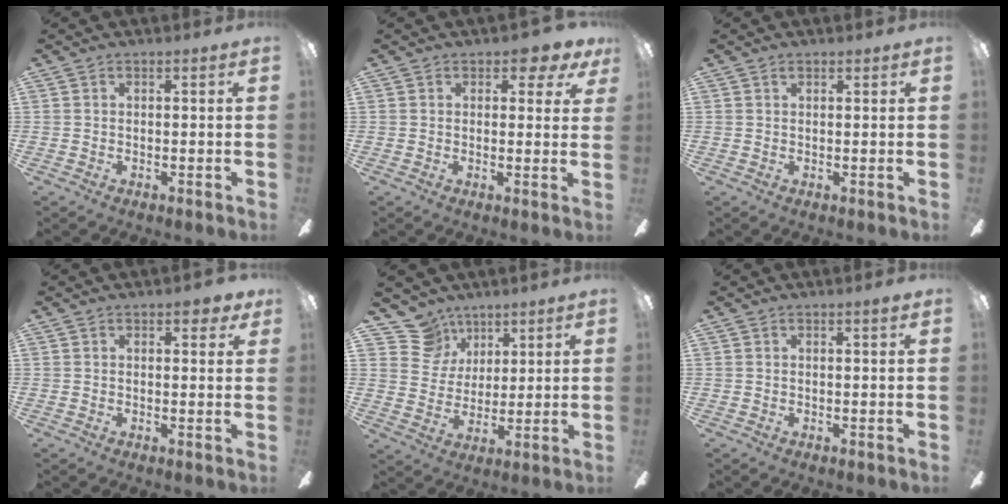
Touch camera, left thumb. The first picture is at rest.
{"total": 3.8, "force": [2.3, 2.1, 2.3], "torque": [-0.017, -0.006, 0.037]}
{"total": 0.8, "force": [0.5, 0.5, 0.3], "torque": [-0.007, 0.003, 0.010]}
{"total": 2.7, "force": [1.7, 1.3, 1.6], "torque": [-0.011, -0.005, 0.024]}
{"total": 10.2, "force": [6.8, 7.6, 0.7], "torque": [-0.030, -0.045, 0.136]}
{"total": 1.0, "force": [0.6, 0.1, 0.8], "torque": [-0.017, 0.004, 0.008]}